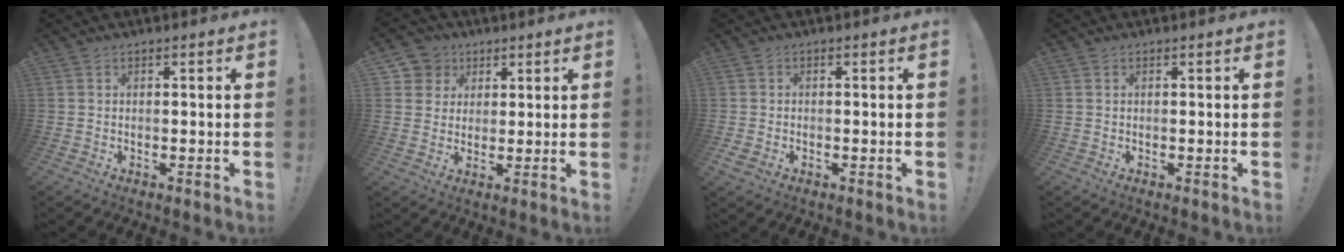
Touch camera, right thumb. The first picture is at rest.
{"total": 6.5, "force": [2.6, 5.9, 0.7], "torque": [-0.013, -0.018, 0.052]}
{"total": 1.9, "force": [-0.6, 1.3, 1.2], "torque": [-0.020, 0.004, -0.010]}
{"total": 0.0}